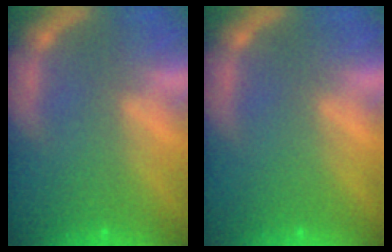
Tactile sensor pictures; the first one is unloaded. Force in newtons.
{"total": 0.0}